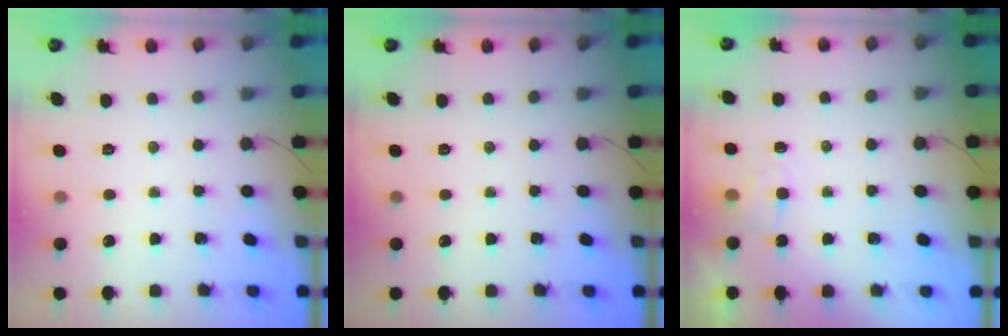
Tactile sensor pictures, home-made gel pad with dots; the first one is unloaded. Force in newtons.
{"total": 0.0}
{"total": 5.1, "press": 5.0, "slide": 1.2}